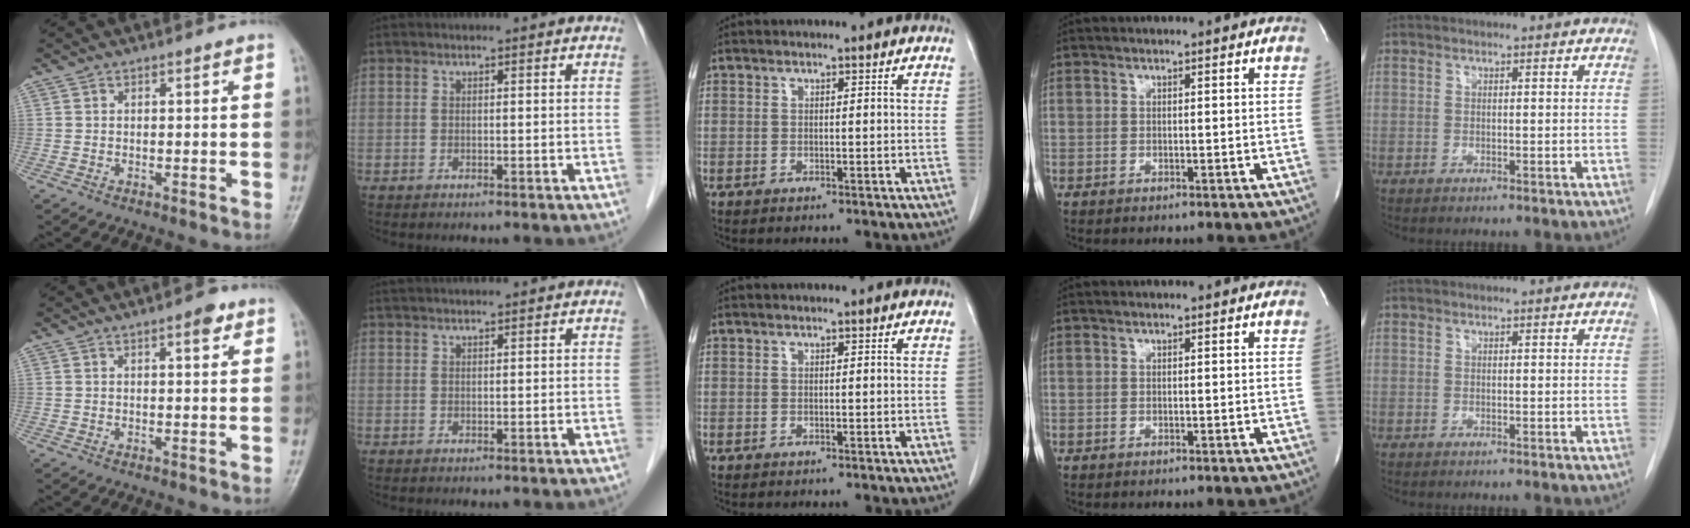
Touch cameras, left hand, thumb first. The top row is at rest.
{"thumb": {"total": 2.8, "force": [1.6, 0.9, 2.1], "torque": [-0.024, -0.005, 0.020]}, "index": {"total": 4.3, "force": [3.9, 0.2, 1.8], "torque": [-0.021, 0.031, 0.064]}}